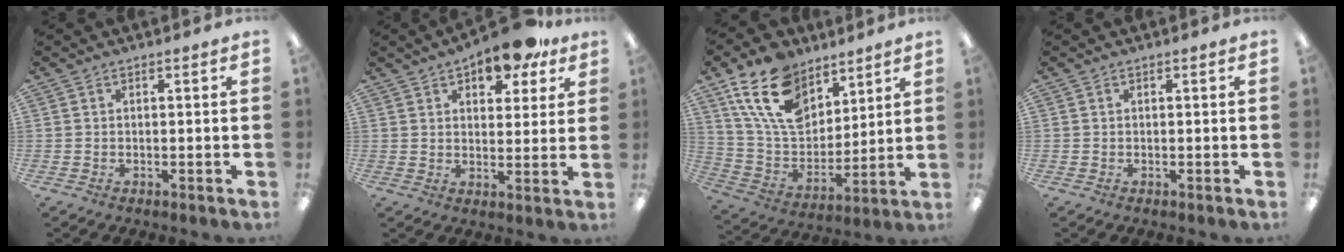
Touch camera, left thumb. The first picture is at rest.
{"total": 11.0, "force": [7.9, 4.6, 6.0], "torque": [-0.065, -0.043, 0.134]}
{"total": 18.5, "force": [11.2, 11.2, 9.7], "torque": [-0.182, -0.039, 0.211]}
{"total": 0.0}